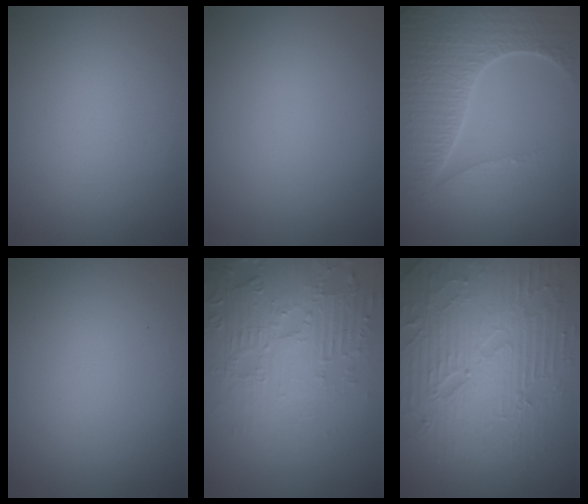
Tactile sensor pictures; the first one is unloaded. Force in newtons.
{"total": 0.0}
{"total": 7.7, "press": 5.6, "slide": 5.3}
{"total": 0.0}
{"total": 4.8, "press": 4.7, "slide": 1.4}
{"total": 8.8, "press": 6.3, "slide": 6.1}